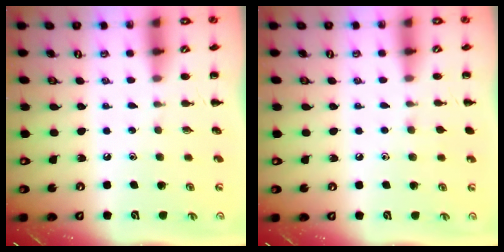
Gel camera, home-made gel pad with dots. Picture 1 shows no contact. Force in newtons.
{"total": 3.9, "press": 3.7, "slide": 1.4}